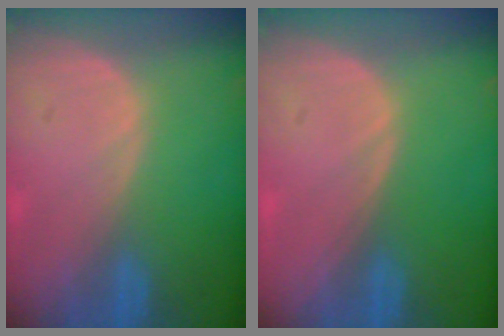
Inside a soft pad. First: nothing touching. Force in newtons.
{"total": 0.0}